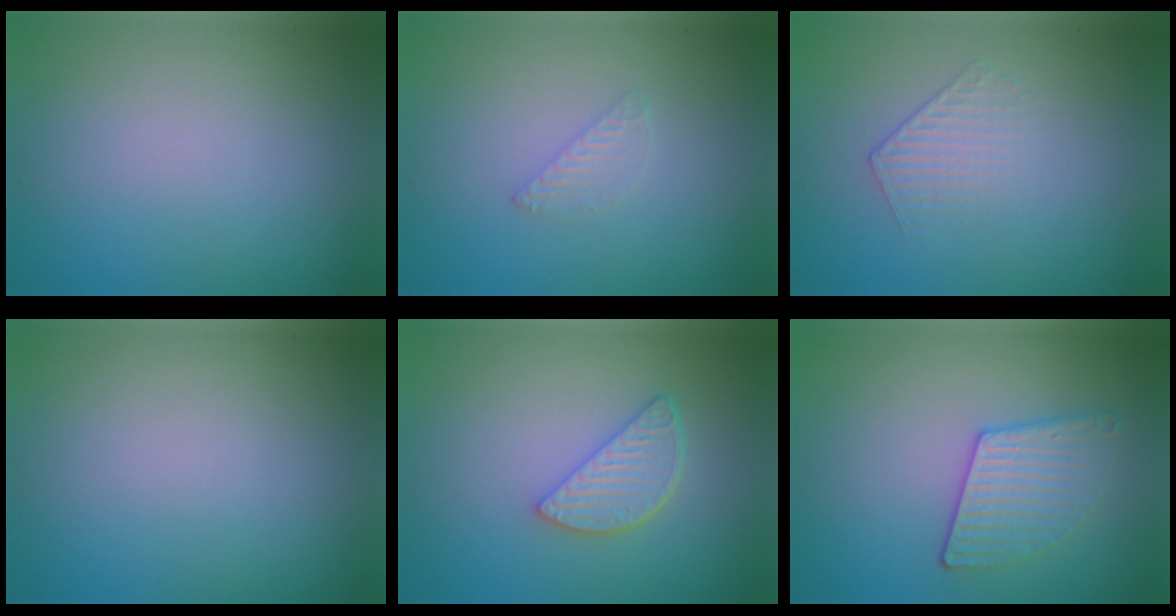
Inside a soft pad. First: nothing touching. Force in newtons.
{"total": 1.1, "press": 1.1, "slide": 0.1}
{"total": 1.3, "press": 0.6, "slide": 1.2}
{"total": 0.0}
{"total": 3.5, "press": 2.9, "slide": 2.0}
{"total": 2.9, "press": 2.9, "slide": 0.6}